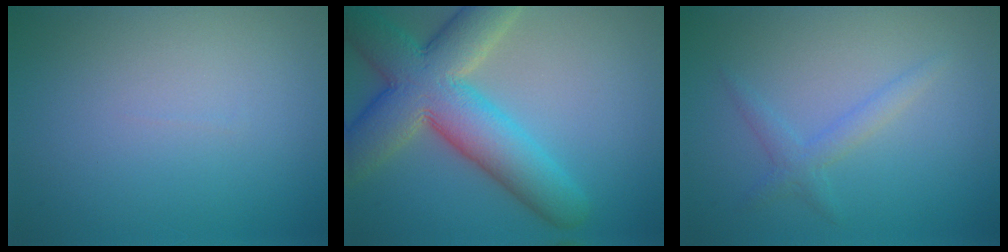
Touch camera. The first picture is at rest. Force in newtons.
{"total": 10.5, "press": 10.5, "slide": 0.6}
{"total": 1.7, "press": 1.7, "slide": 0.1}